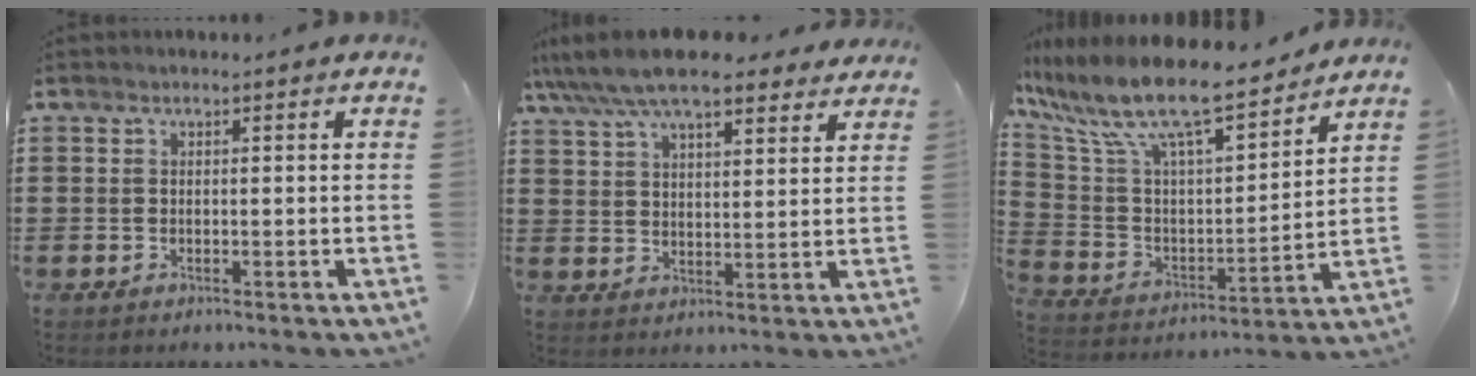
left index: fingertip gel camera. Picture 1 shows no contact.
{"total": 8.8, "force": [7.8, 1.9, 3.7], "torque": [-0.100, -0.022, 0.141]}
{"total": 11.5, "force": [9.6, 1.6, 6.1], "torque": [-0.160, -0.066, 0.164]}